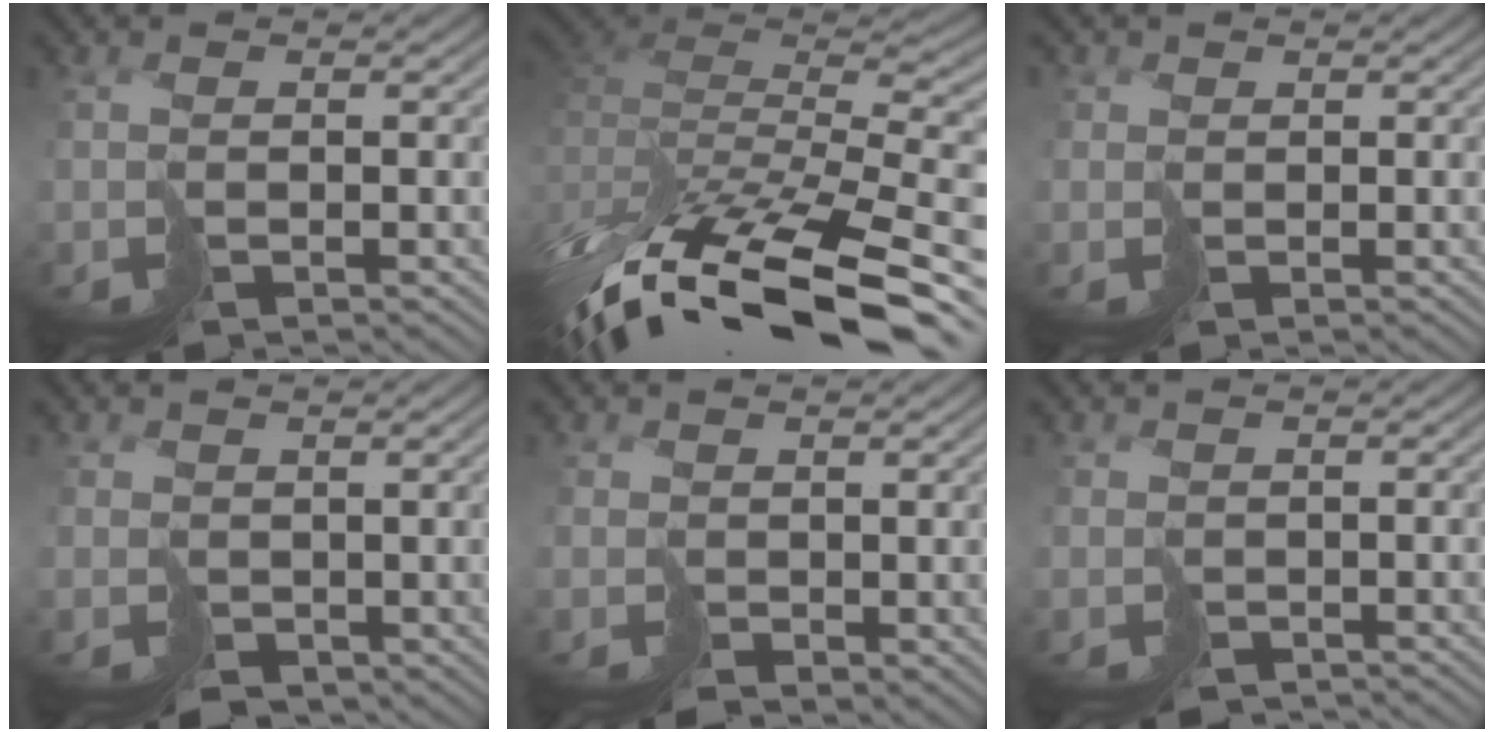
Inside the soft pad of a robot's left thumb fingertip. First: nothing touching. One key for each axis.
{"total": 15.4, "fx": -7.3, "fy": 6.4, "fz": 11.9, "tx": -0.248, "ty": -0.007, "tz": -0.117}
{"total": 0.9, "fx": 0.1, "fy": 0.8, "fz": -0.5, "tx": 0.016, "ty": 0.001, "tz": 0.004}
{"total": 1.6, "fx": 0.6, "fy": 1.5, "fz": 0.2, "tx": -0.012, "ty": -0.003, "tz": 0.013}
{"total": 1.7, "fx": 0.1, "fy": 1.4, "fz": 0.9, "tx": -0.021, "ty": -0.004, "tz": 0.007}
{"total": 1.3, "fx": -1.0, "fy": 0.8, "fz": -0.3, "tx": 0.010, "ty": -0.007, "tz": -0.011}